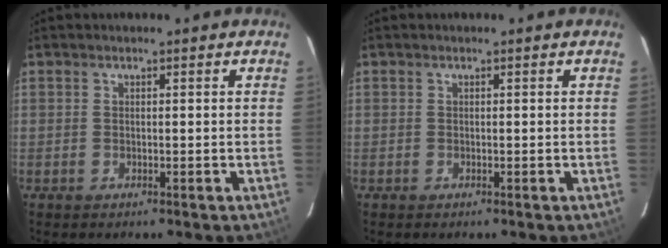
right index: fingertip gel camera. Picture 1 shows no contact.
{"total": 0.0}